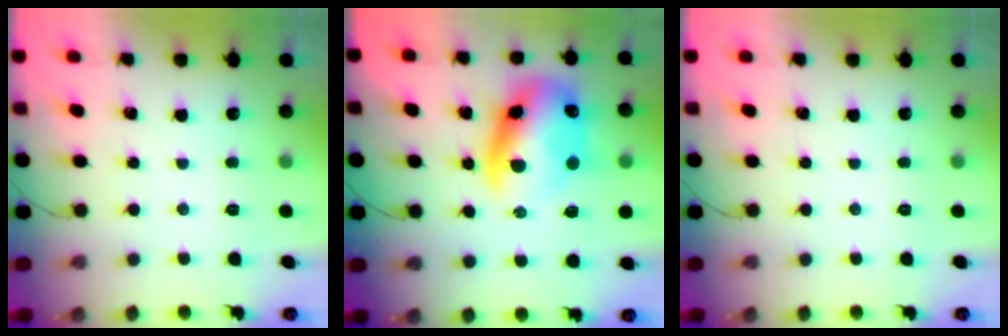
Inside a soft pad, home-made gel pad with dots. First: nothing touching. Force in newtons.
{"total": 14.5, "press": 14.2, "slide": 3.2}
{"total": 0.0}